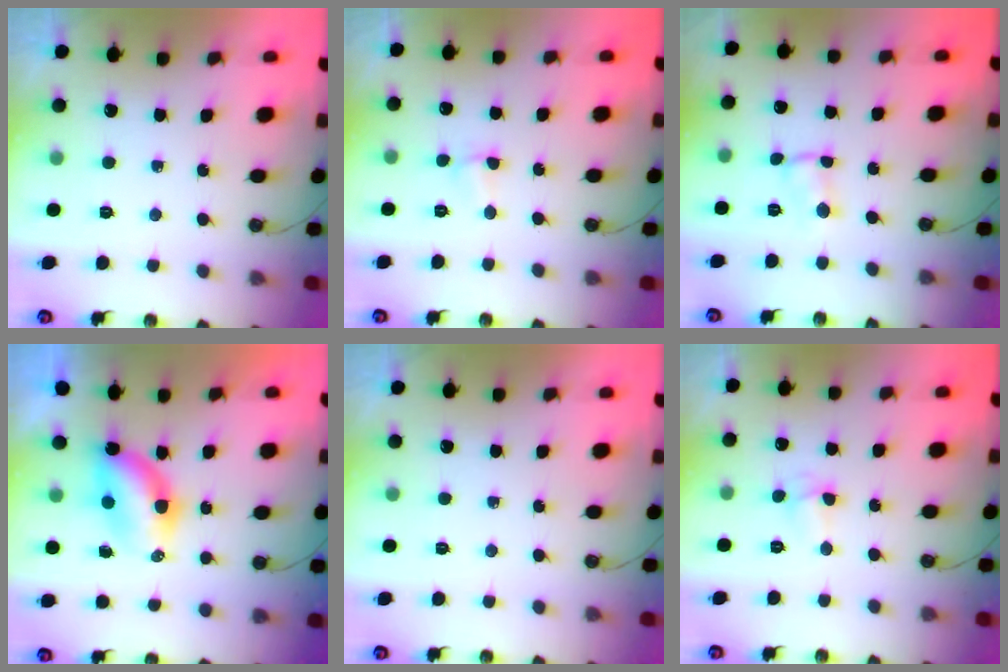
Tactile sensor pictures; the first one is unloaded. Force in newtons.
{"total": 2.7, "press": 2.6, "slide": 0.7}
{"total": 1.4, "press": 1.4, "slide": 0.1}
{"total": 7.6, "press": 6.7, "slide": 3.6}
{"total": 0.0}
{"total": 3.5, "press": 3.5, "slide": 0.6}